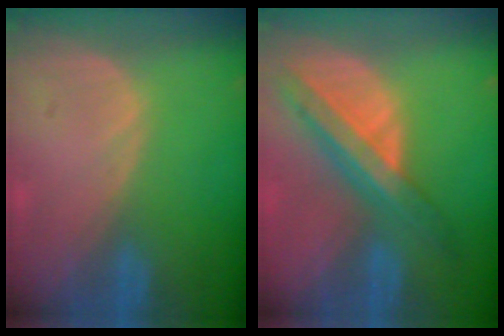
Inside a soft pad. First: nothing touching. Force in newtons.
{"total": 8.3, "press": 7.1, "slide": 4.4}